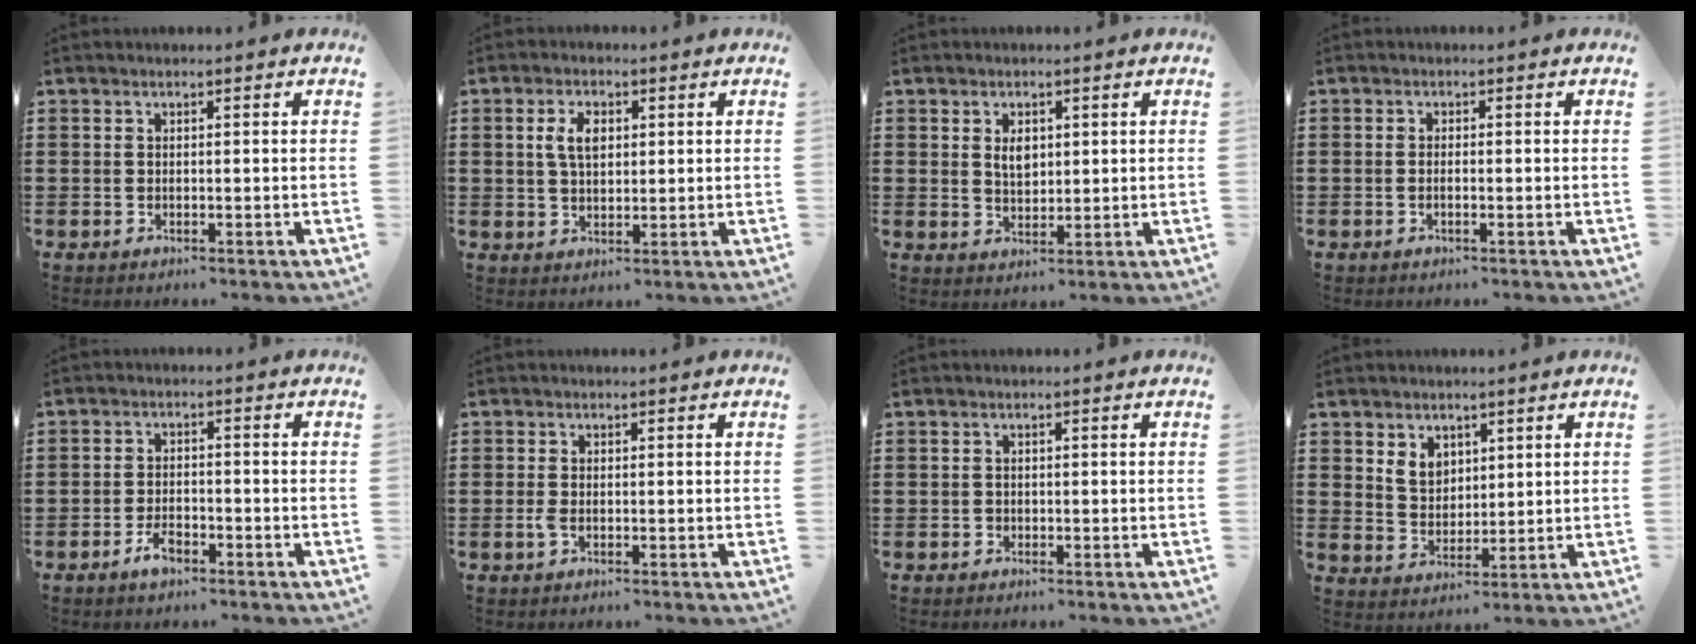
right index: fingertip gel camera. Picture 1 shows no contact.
{"total": 4.4, "force": [1.0, 2.5, 3.5], "torque": [-0.077, 0.013, 0.015]}
{"total": 3.1, "force": [0.9, 1.9, 2.3], "torque": [-0.043, 0.004, 0.014]}
{"total": 0.9, "force": [-0.4, -0.1, 0.8], "torque": [-0.017, -0.008, -0.006]}
{"total": 3.4, "force": [-2.0, 1.4, 2.3], "torque": [-0.046, 0.003, -0.041]}
{"total": 1.3, "force": [-0.4, 0.5, 1.1], "torque": [-0.029, -0.006, -0.009]}
{"total": 0.6, "force": [-0.4, 0.5, 0.2], "torque": [-0.004, 0.002, -0.008]}
{"total": 4.3, "force": [2.6, 3.2, 1.2], "torque": [-0.037, 0.011, 0.048]}